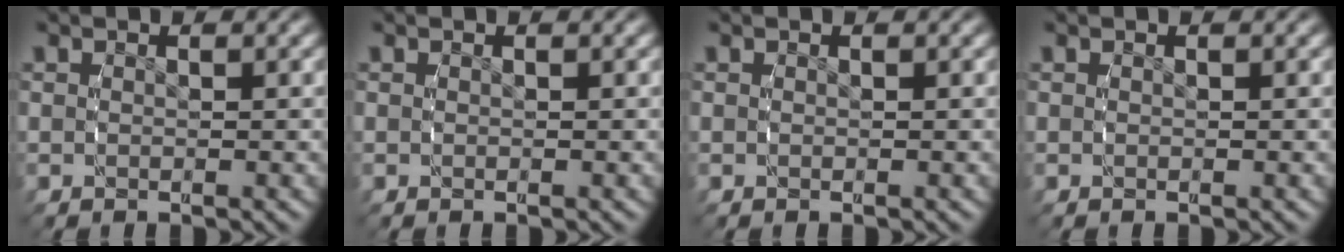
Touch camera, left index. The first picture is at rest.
{"total": 0.0}
{"total": 0.0}
{"total": 0.0}